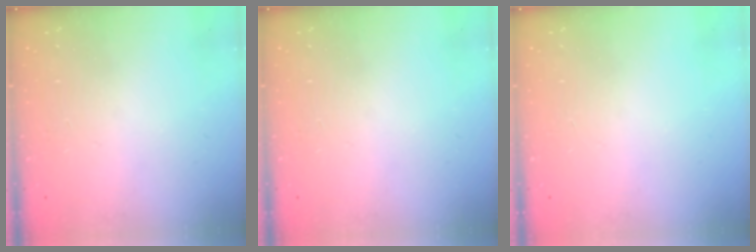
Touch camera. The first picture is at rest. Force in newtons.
{"total": 0.0}
{"total": 0.0}